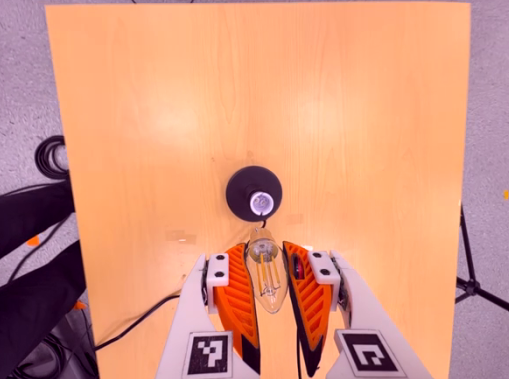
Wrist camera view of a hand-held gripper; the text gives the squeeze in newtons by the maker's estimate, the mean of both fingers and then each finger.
{"total": 21.4, "left": 24.4, "right": 18.4}